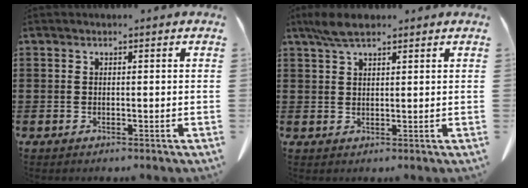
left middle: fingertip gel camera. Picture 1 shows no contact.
{"total": 3.9, "force": [2.6, 1.1, 2.6], "torque": [-0.058, 0.003, 0.049]}